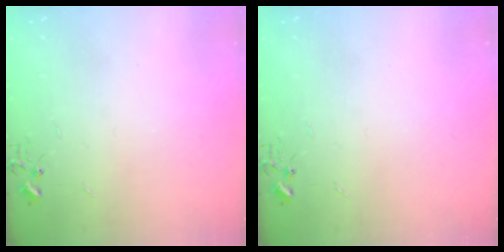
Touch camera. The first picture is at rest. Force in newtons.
{"total": 0.0}